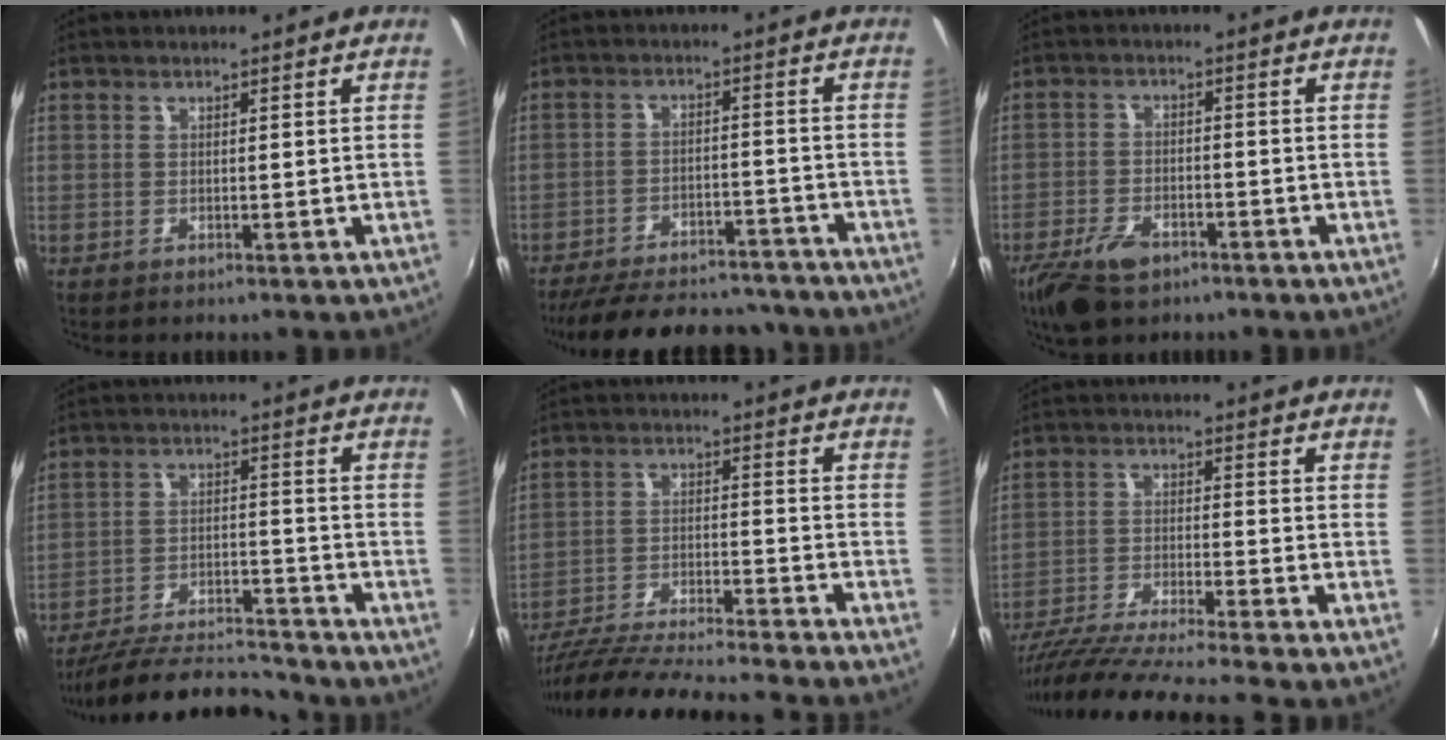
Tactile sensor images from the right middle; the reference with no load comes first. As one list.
[{"total": 23.6, "force": [-20.5, 7.4, 9.2], "torque": [-0.186, 0.012, -0.266]}, {"total": 9.0, "force": [-6.0, 4.5, 4.9], "torque": [-0.126, -0.013, -0.109]}, {"total": 17.1, "force": [-15.5, 3.7, 6.3], "torque": [-0.133, -0.006, -0.233]}, {"total": 23.9, "force": [-21.4, -0.5, 10.8], "torque": [-0.191, -0.051, -0.331]}, {"total": 16.9, "force": [-14.7, -1.7, 8.3], "torque": [-0.160, -0.045, -0.249]}]